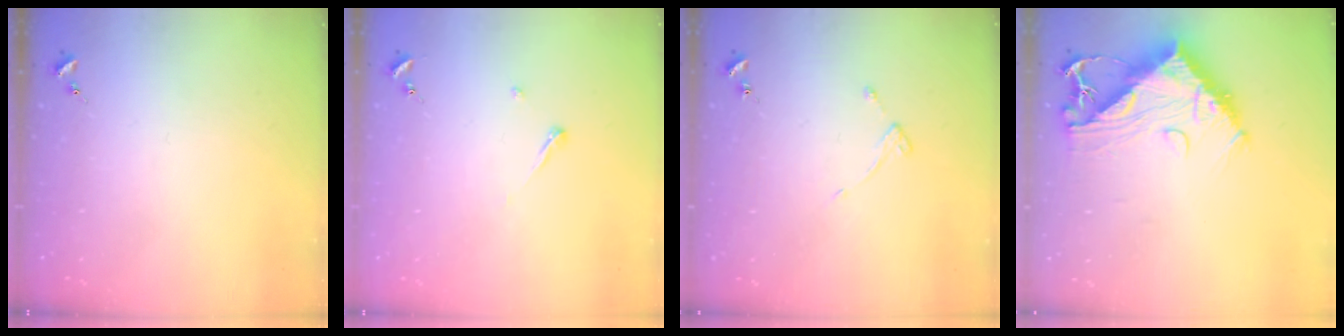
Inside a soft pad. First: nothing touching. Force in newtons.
{"total": 3.6, "press": 3.6, "slide": 0.4}
{"total": 3.6, "press": 3.6, "slide": 0.6}
{"total": 14.1, "press": 14.0, "slide": 1.3}